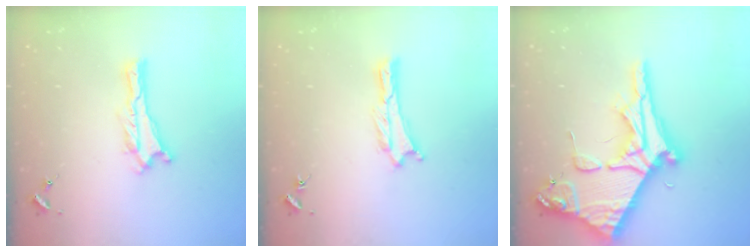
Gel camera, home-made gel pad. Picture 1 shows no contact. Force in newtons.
{"total": 0.0}
{"total": 11.6, "press": 11.6, "slide": 1.3}